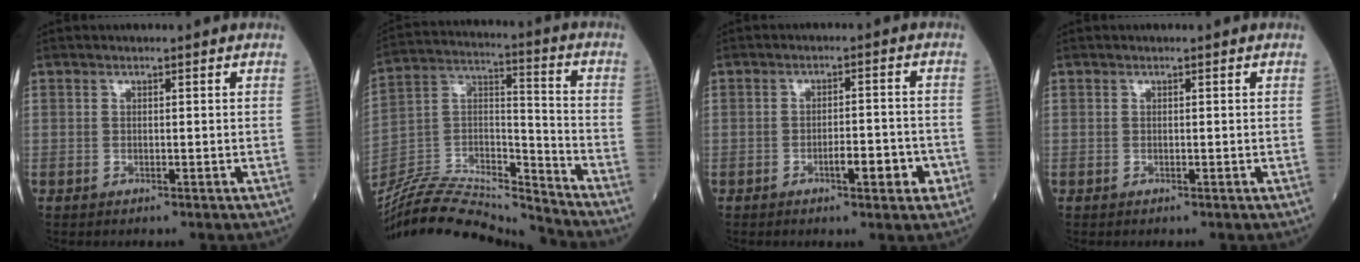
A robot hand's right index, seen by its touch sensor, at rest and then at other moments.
{"total": 20.5, "force": [-19.9, 1.2, 5.0], "torque": [-0.101, 0.029, -0.344]}
{"total": 5.1, "force": [-2.2, 1.3, 4.4], "torque": [-0.059, 0.004, -0.028]}
{"total": 0.0}